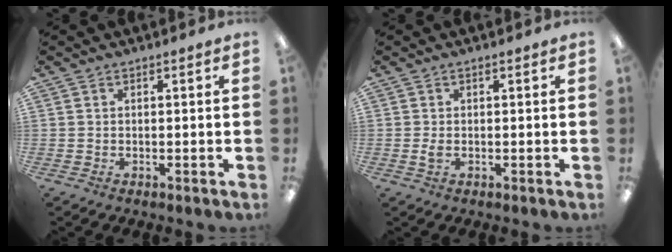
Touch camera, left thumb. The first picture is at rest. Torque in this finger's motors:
{"motor_torque": [-0.03, 0.02, -0.01, 0.01, 0.00]}